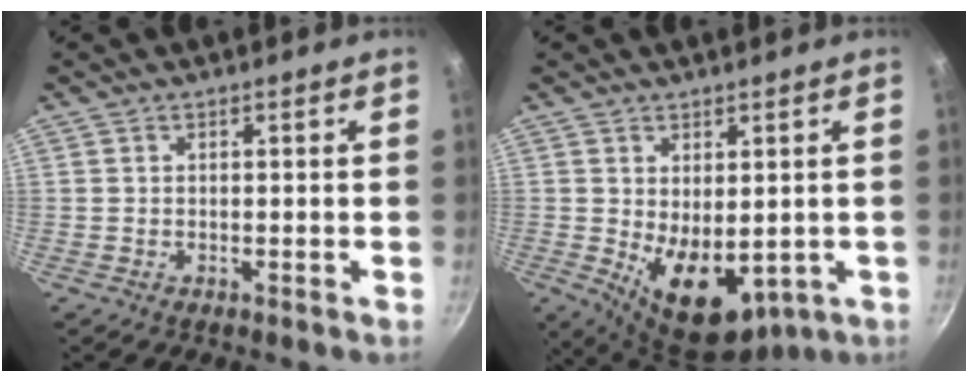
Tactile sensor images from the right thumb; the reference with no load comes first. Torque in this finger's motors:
{"motor_torque": [-0.60, 1.37, 0.01, 0.07, 0.43]}